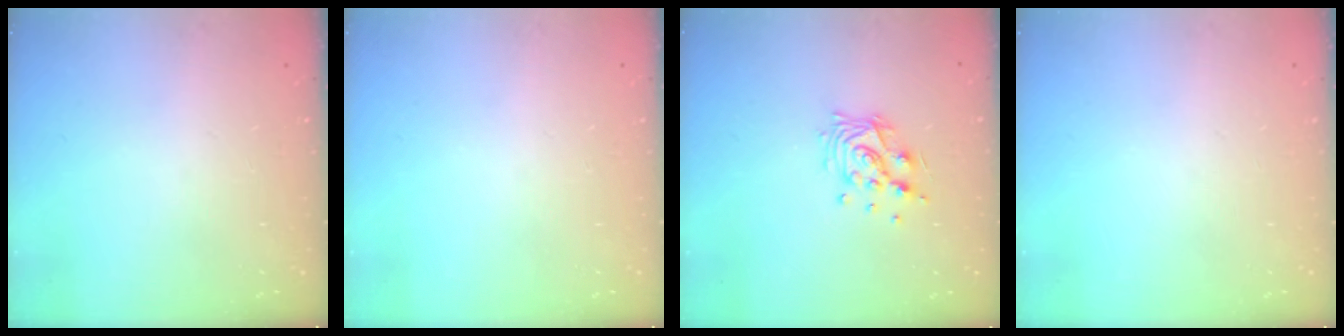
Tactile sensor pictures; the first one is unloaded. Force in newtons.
{"total": 0.0}
{"total": 10.9, "press": 10.8, "slide": 0.9}
{"total": 0.0}